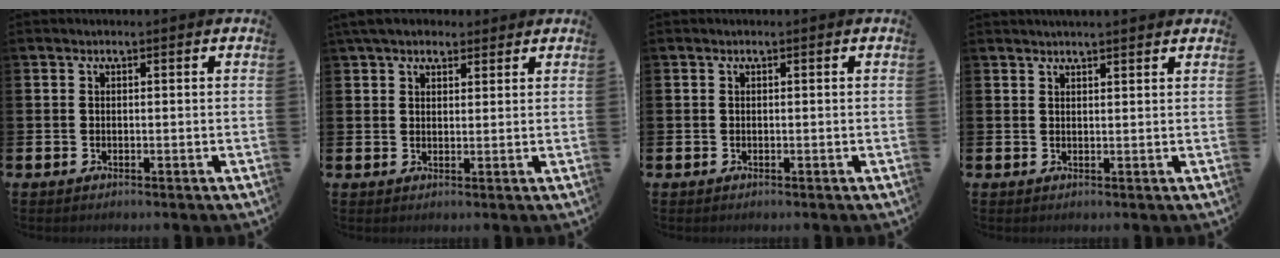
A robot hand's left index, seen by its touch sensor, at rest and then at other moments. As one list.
[{"total": 4.6, "force": [3.9, 1.9, 1.4], "torque": [-0.028, -0.009, 0.071]}, {"total": 0.0}, {"total": 2.0, "force": [2.0, -0.1, 0.2], "torque": [0.003, -0.009, 0.035]}]